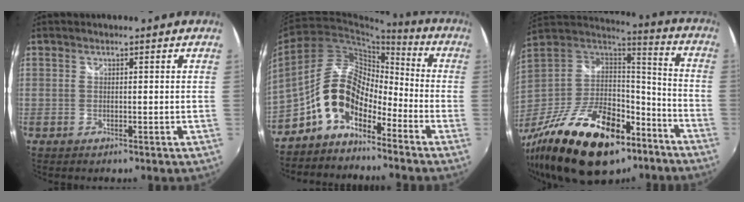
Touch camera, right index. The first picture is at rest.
{"total": 11.3, "force": [-7.1, 5.7, 6.7], "torque": [-0.127, 0.031, -0.145]}
{"total": 32.9, "force": [-19.8, 16.0, 20.9], "torque": [-0.406, -0.016, -0.300]}